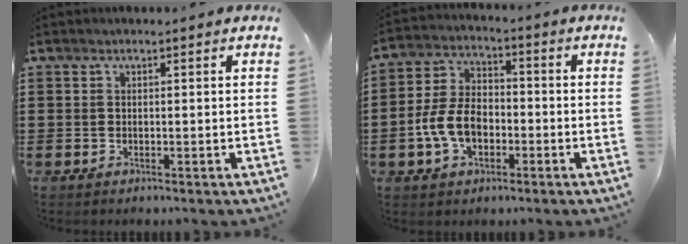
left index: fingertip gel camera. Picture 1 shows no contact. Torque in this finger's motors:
{"motor_torque": [1.35, -0.13, 0.40, 0.11]}